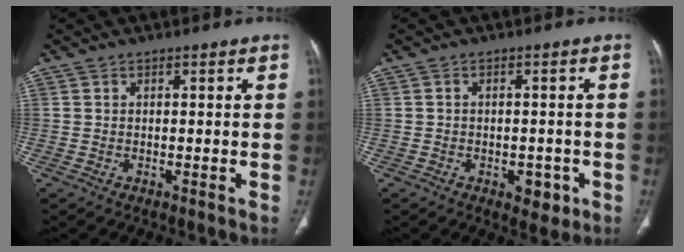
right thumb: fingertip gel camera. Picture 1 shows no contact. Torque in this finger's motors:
{"motor_torque": [0.58, 0.83, -0.19, 0.07, 0.02]}